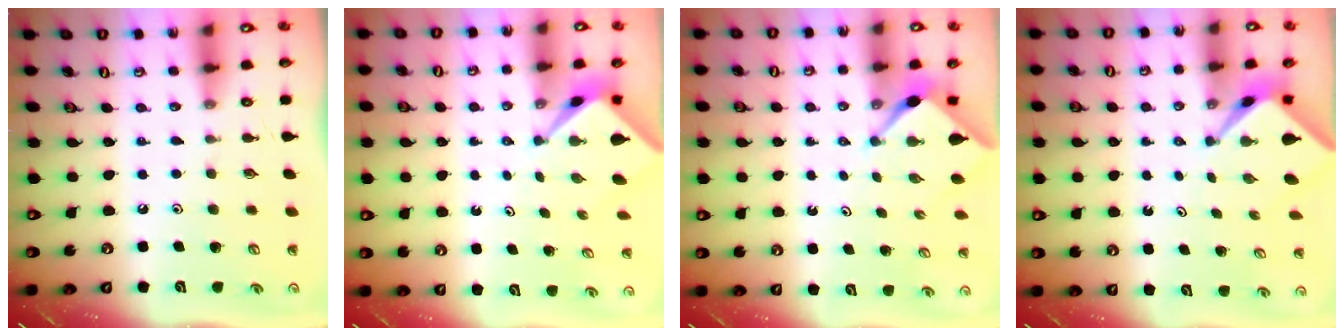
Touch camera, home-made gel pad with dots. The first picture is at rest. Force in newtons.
{"total": 2.2, "press": 2.2, "slide": 0.3}
{"total": 2.2, "press": 2.2, "slide": 0.3}
{"total": 2.3, "press": 2.3, "slide": 0.2}